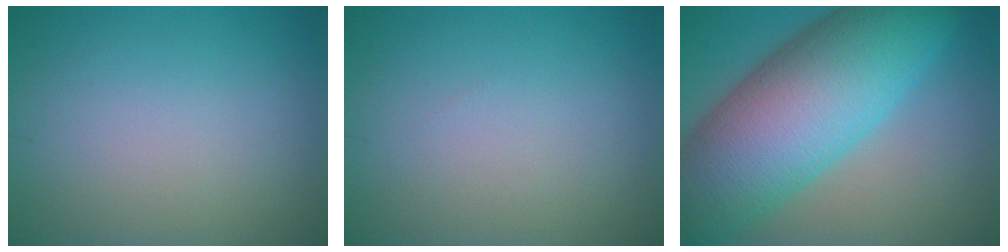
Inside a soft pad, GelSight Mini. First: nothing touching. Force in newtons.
{"total": 0.0}
{"total": 15.1, "press": 15.1, "slide": 0.4}